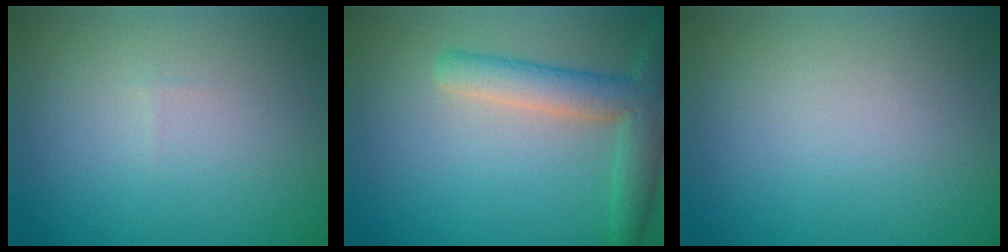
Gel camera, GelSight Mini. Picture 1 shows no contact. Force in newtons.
{"total": 4.8, "press": 4.8, "slide": 0.1}
{"total": 0.0}